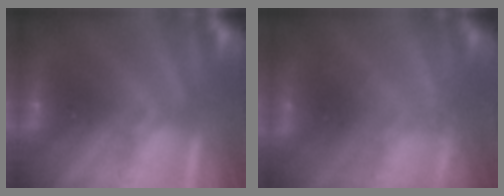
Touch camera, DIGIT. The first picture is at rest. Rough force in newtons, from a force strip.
{"total": 2.0}